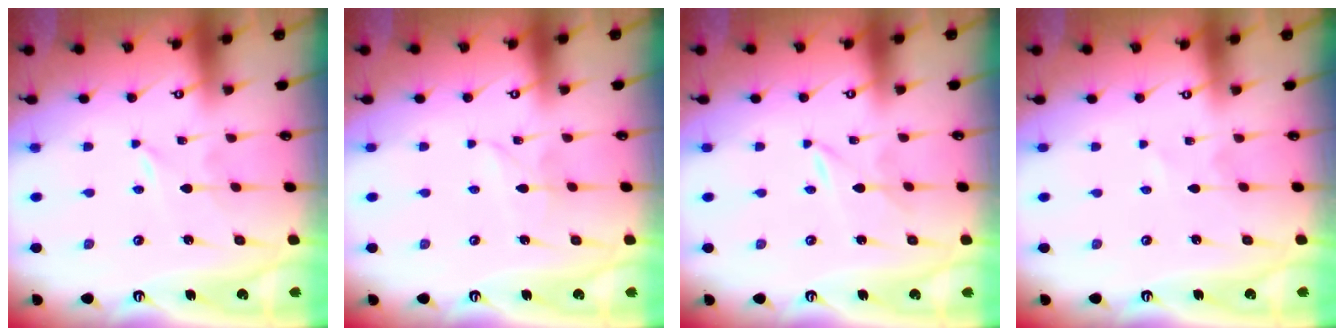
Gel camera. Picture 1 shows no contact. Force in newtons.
{"total": 2.7, "press": 2.7, "slide": 0.3}
{"total": 0.7, "press": 0.7, "slide": 0.1}
{"total": 0.0}